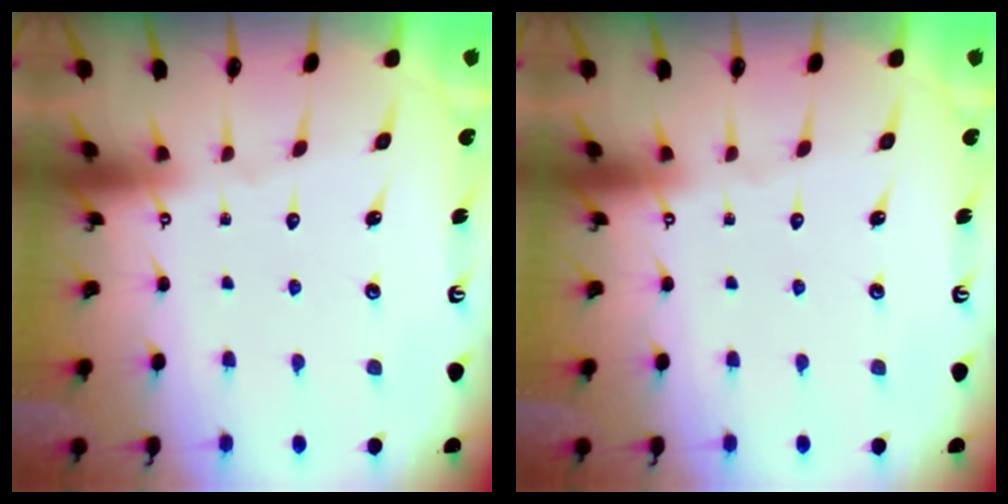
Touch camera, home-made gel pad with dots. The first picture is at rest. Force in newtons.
{"total": 0.0}